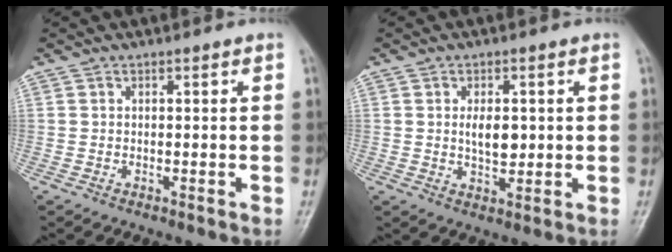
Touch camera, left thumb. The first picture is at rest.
{"total": 4.9, "force": [0.6, 2.7, 4.1], "torque": [-0.060, -0.006, 0.013]}